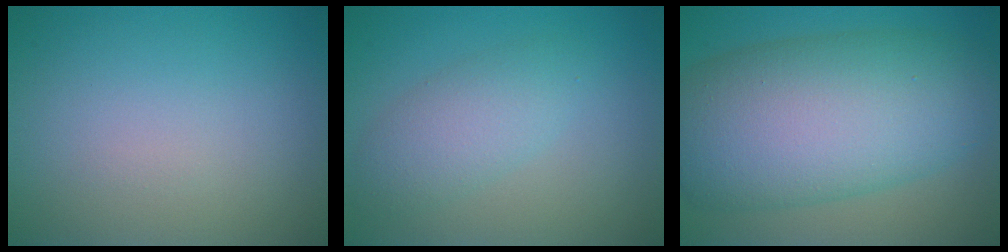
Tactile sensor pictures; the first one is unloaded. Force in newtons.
{"total": 3.4, "press": 3.4, "slide": 0.1}
{"total": 13.0, "press": 13.0, "slide": 0.4}